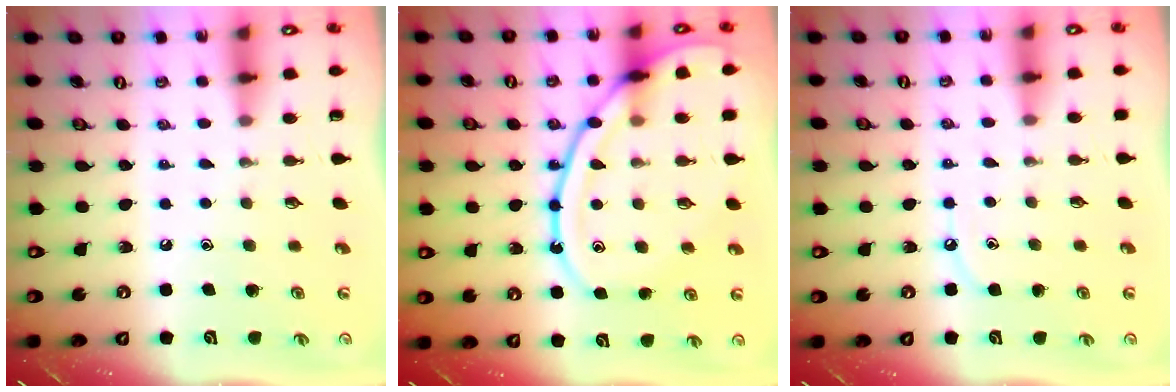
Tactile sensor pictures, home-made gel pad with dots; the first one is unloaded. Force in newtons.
{"total": 17.9, "press": 17.8, "slide": 1.6}
{"total": 4.6, "press": 4.6, "slide": 0.4}